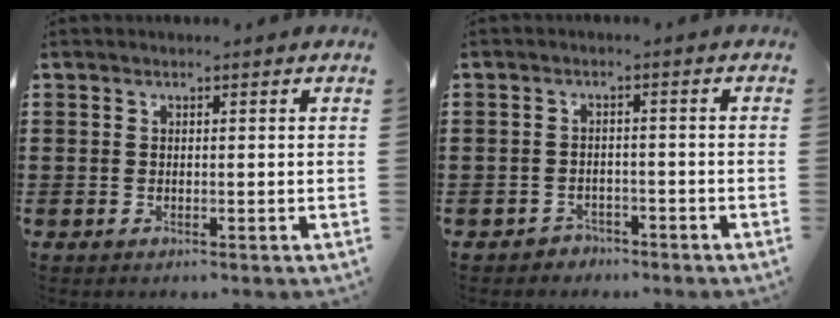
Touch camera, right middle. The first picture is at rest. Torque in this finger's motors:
{"motor_torque": [0.38, -0.17, 0.00, 0.00]}